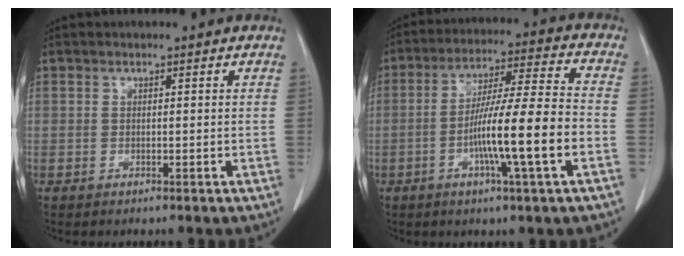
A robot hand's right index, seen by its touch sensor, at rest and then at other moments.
{"total": 13.5, "force": [-3.8, -0.4, 13.0], "torque": [-0.227, 0.002, -0.069]}